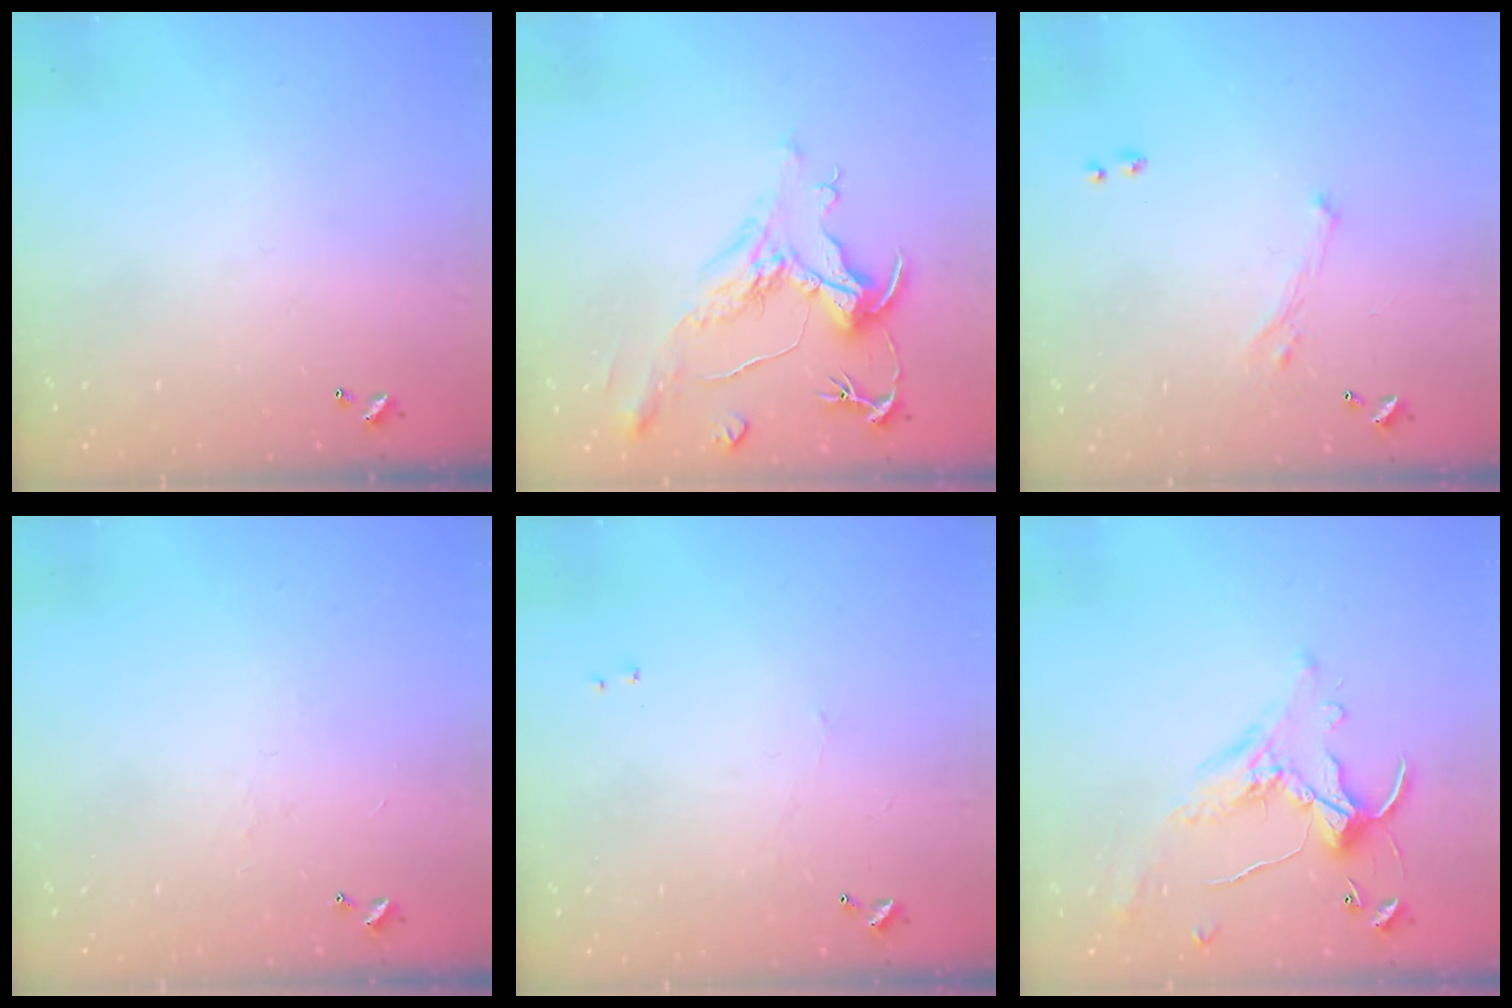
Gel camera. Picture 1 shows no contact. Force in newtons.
{"total": 1.9, "press": 1.4, "slide": 1.2}
{"total": 0.7, "press": 0.0, "slide": 0.7}
{"total": 1.3, "press": 1.2, "slide": 0.5}
{"total": 0.7, "press": 0.4, "slide": 0.5}
{"total": 1.7, "press": 1.5, "slide": 0.8}